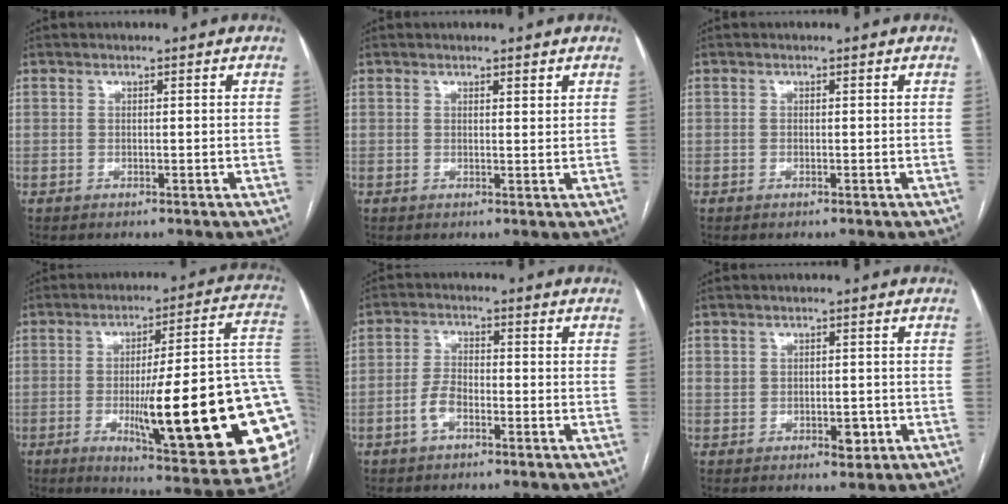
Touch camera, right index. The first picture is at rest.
{"total": 1.1, "force": [0.9, 0.2, 0.6], "torque": [-0.009, -0.003, 0.013]}
{"total": 0.0}
{"total": 28.7, "force": [-4.8, 3.7, 28.0], "torque": [-0.285, -0.005, -0.069]}
{"total": 3.9, "force": [-1.9, 1.9, 2.9], "torque": [-0.063, 0.008, -0.038]}
{"total": 3.4, "force": [-0.4, 2.4, 2.5], "torque": [-0.038, 0.009, 0.006]}